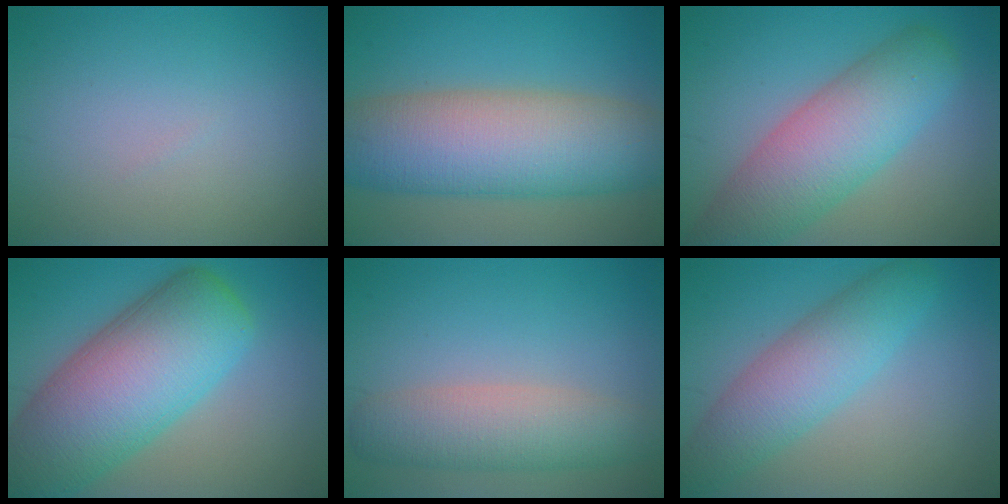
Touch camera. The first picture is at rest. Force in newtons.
{"total": 12.1, "press": 12.1, "slide": 0.6}
{"total": 8.3, "press": 8.3, "slide": 0.4}
{"total": 13.0, "press": 12.9, "slide": 0.7}
{"total": 5.2, "press": 5.2, "slide": 0.4}
{"total": 5.8, "press": 5.8, "slide": 0.2}